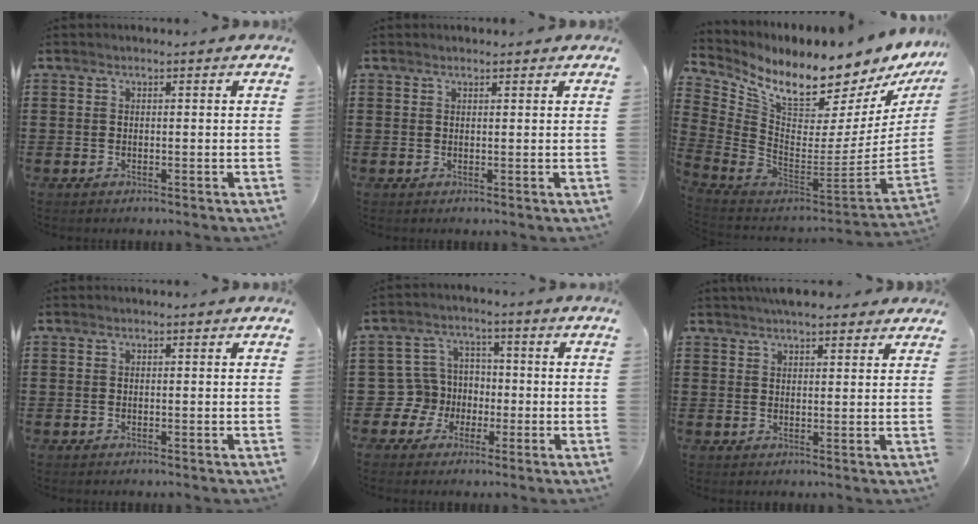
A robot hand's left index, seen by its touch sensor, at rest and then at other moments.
{"total": 0.8, "force": [0.7, 0.2, 0.2], "torque": [-0.006, 0.001, 0.014]}
{"total": 9.3, "force": [7.8, 2.3, 4.4], "torque": [-0.116, -0.080, 0.131]}
{"total": 0.0}
{"total": 7.3, "force": [-1.2, 7.0, 1.7], "torque": [-0.087, 0.003, -0.026]}
{"total": 3.7, "force": [3.3, 1.0, 1.3], "torque": [-0.032, -0.003, 0.062]}